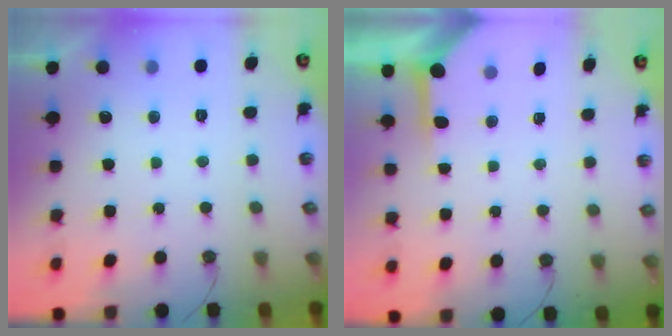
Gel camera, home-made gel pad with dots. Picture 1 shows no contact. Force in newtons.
{"total": 3.8, "press": 3.8, "slide": 0.4}